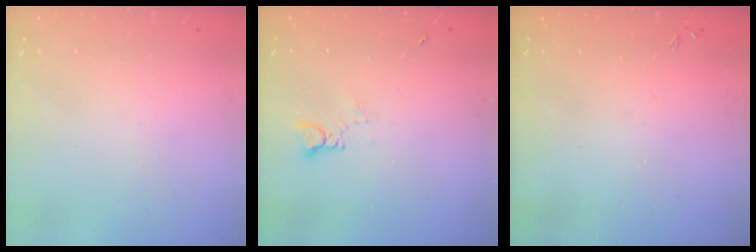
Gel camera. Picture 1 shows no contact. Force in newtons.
{"total": 1.6, "press": 1.6, "slide": 0.2}
{"total": 0.0}